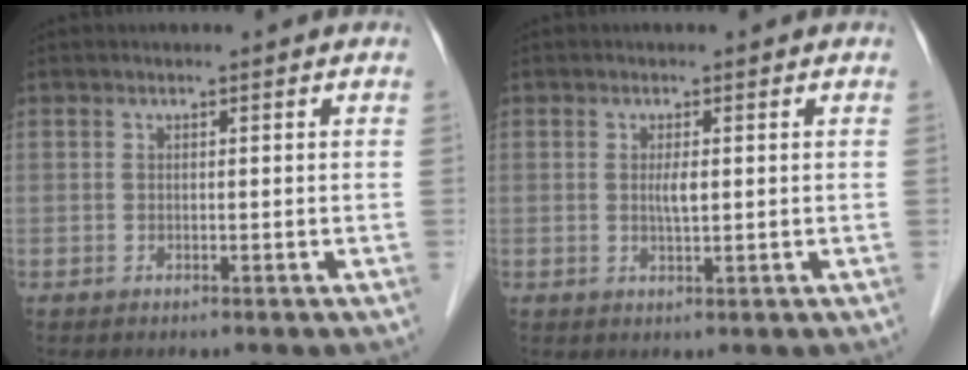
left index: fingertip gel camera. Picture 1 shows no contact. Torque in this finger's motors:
{"motor_torque": [0.68, 0.31, 0.14, 0.02]}